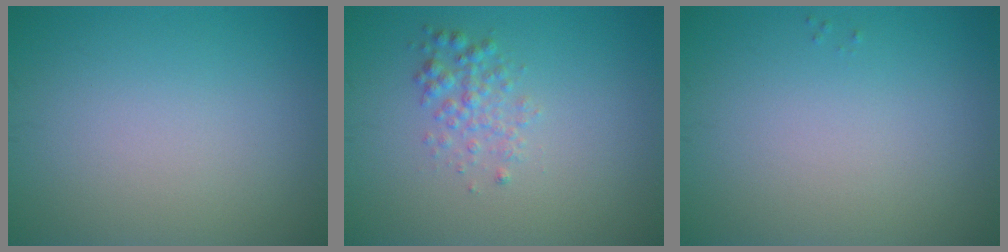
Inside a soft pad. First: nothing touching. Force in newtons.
{"total": 1.9, "press": 1.9, "slide": 0.0}
{"total": 0.0}